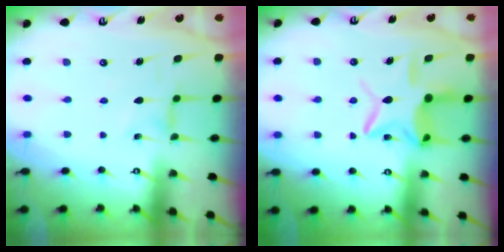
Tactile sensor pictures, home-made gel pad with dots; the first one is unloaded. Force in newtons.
{"total": 12.2, "press": 12.2, "slide": 1.1}